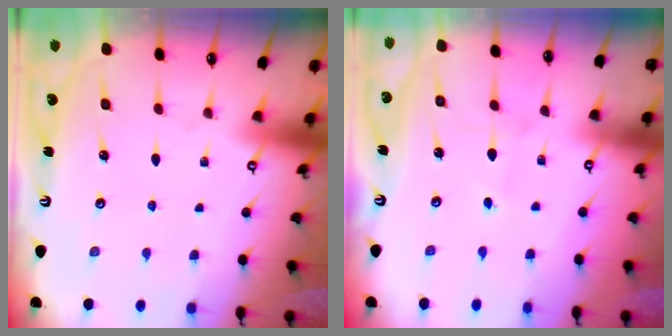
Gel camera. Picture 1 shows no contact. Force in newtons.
{"total": 2.0, "press": 2.0, "slide": 0.2}